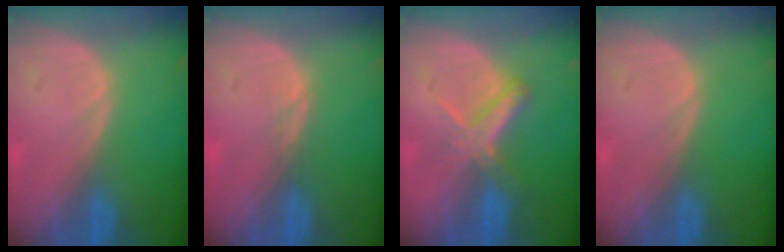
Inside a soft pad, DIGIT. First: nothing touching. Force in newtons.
{"total": 1.0, "press": 0.8, "slide": 0.7}
{"total": 5.4, "press": 4.9, "slide": 2.2}
{"total": 0.0}